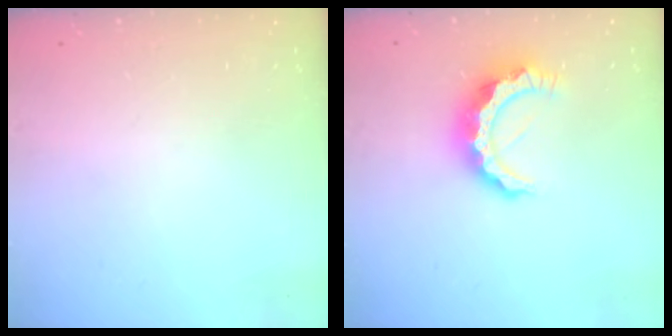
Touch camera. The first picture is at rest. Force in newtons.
{"total": 9.5, "press": 9.5, "slide": 0.8}